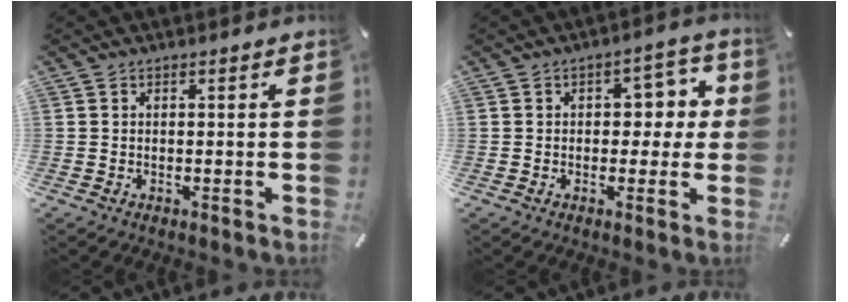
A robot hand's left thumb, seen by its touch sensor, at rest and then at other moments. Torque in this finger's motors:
{"motor_torque": [-0.13, 0.27, 0.17, 0.00, 0.01]}